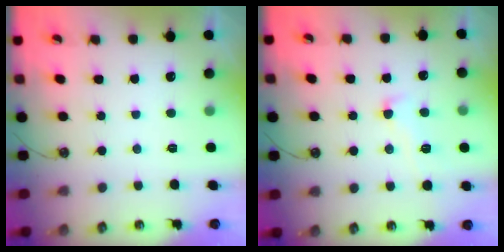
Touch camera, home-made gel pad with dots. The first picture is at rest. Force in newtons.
{"total": 1.8, "press": 1.3, "slide": 1.2}